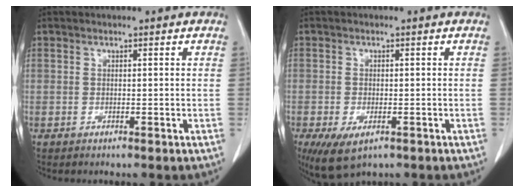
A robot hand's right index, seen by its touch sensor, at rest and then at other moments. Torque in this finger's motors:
{"motor_torque": [0.47, -0.57, -0.01, -0.01]}